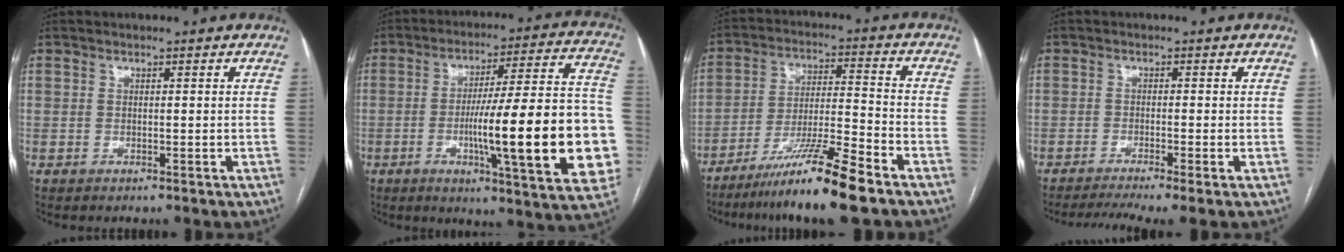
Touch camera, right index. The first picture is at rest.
{"total": 23.9, "force": [-4.6, 2.6, 23.3], "torque": [-0.266, 0.015, -0.060]}
{"total": 12.9, "force": [-9.3, -0.7, 8.9], "torque": [-0.156, -0.027, -0.165]}
{"total": 6.2, "force": [-4.6, -0.3, 4.1], "torque": [-0.067, -0.006, -0.073]}